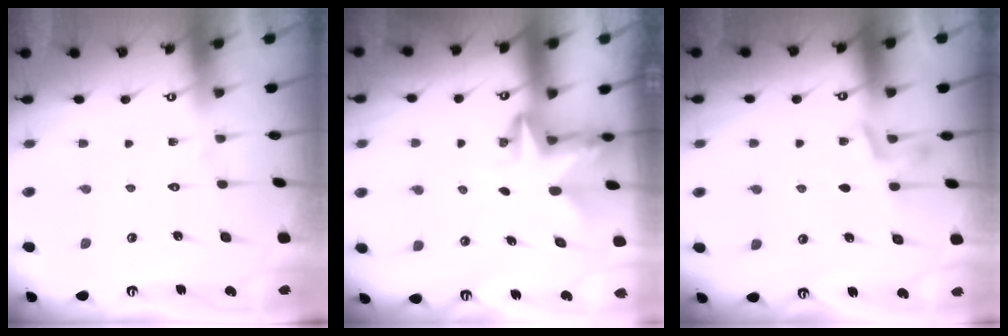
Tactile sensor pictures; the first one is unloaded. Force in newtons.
{"total": 2.8, "press": 2.8, "slide": 0.6}
{"total": 3.6, "press": 3.4, "slide": 1.2}